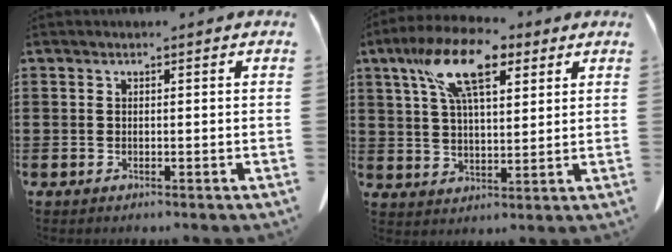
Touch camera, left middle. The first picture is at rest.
{"total": 12.9, "force": [7.3, 5.1, 9.2], "torque": [-0.188, 0.001, 0.133]}